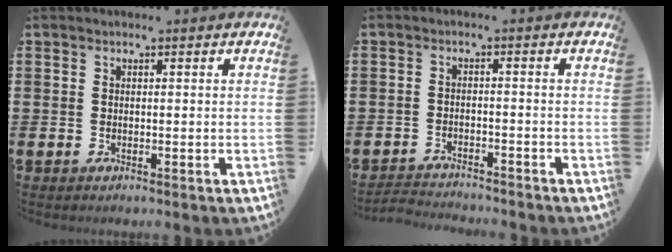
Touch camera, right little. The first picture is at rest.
{"total": 2.3, "force": [-2.3, 0.0, -0.2], "torque": [-0.003, 0.001, -0.050]}